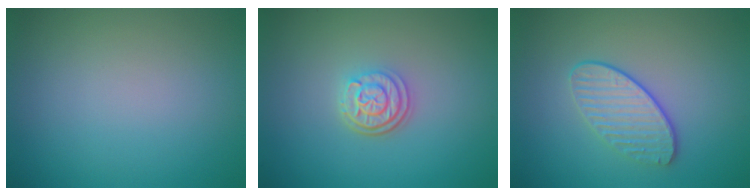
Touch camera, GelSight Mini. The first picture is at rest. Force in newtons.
{"total": 2.9, "press": 2.4, "slide": 1.7}
{"total": 2.7, "press": 2.4, "slide": 1.2}